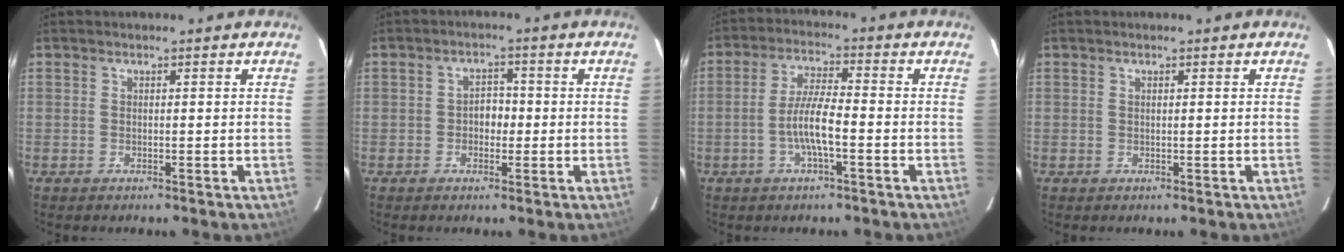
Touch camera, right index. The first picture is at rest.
{"total": 3.1, "force": [-0.6, 2.5, 1.7], "torque": [-0.028, 0.011, -0.011]}
{"total": 6.4, "force": [-2.3, 0.9, 5.9], "torque": [-0.122, 0.003, -0.042]}
{"total": 0.0}